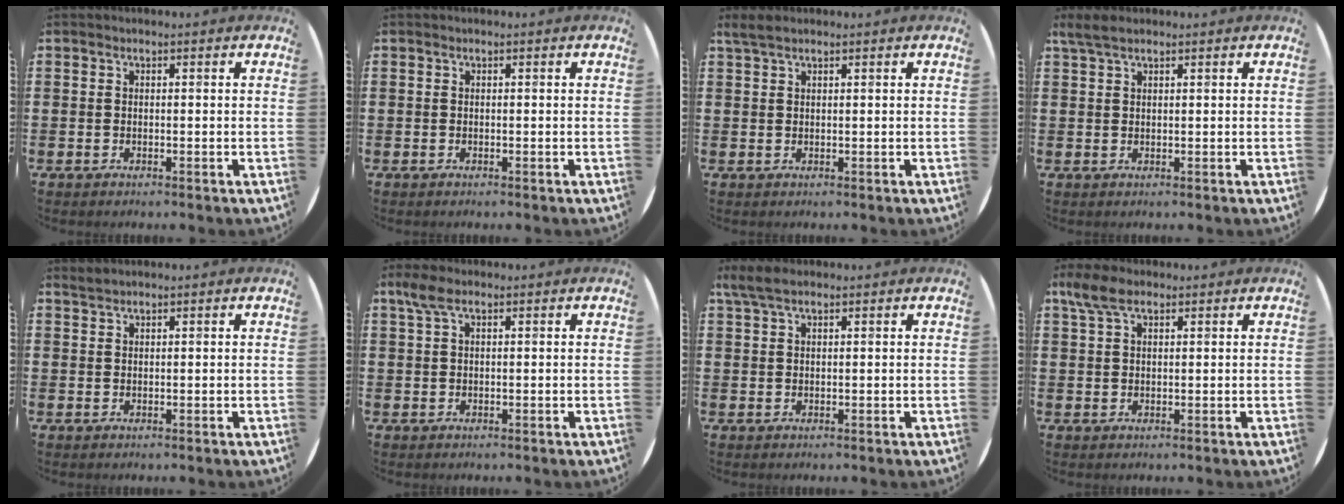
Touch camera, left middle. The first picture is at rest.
{"total": 0.0}
{"total": 1.6, "force": [1.3, 0.4, 0.7], "torque": [-0.016, 0.004, 0.025]}
{"total": 2.1, "force": [1.7, 0.7, 1.1], "torque": [-0.025, 0.005, 0.030]}
{"total": 0.9, "force": [0.9, -0.1, -0.1], "torque": [0.001, 0.000, 0.017]}
{"total": 2.4, "force": [1.3, 1.0, 1.7], "torque": [-0.037, 0.008, 0.022]}
{"total": 2.7, "force": [1.9, 1.0, 1.7], "torque": [-0.037, 0.006, 0.035]}
{"total": 3.9, "force": [2.4, 1.9, 2.4], "torque": [-0.044, 0.006, 0.042]}